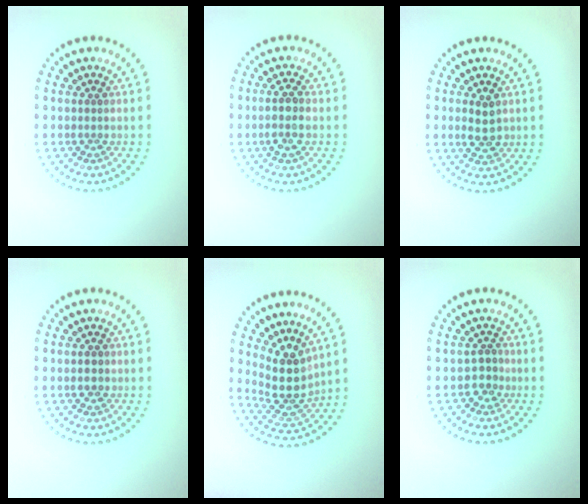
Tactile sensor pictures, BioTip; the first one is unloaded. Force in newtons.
{"total": 2.2, "press": 2.0, "slide": 0.7}
{"total": 2.4, "press": 2.4, "slide": 0.2}
{"total": 1.7, "press": 1.7, "slide": 0.0}
{"total": 4.3, "press": 3.4, "slide": 2.7}
{"total": 1.8, "press": 1.6, "slide": 0.8}